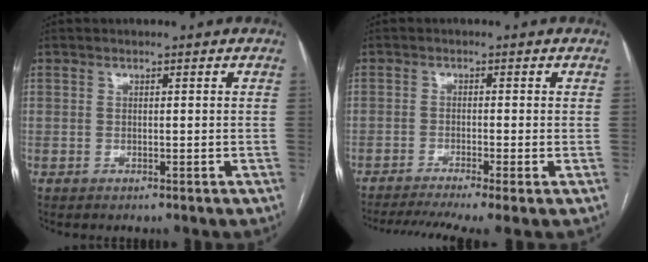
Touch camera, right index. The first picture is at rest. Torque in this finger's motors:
{"motor_torque": [1.18, -0.89, 0.36, 0.08]}